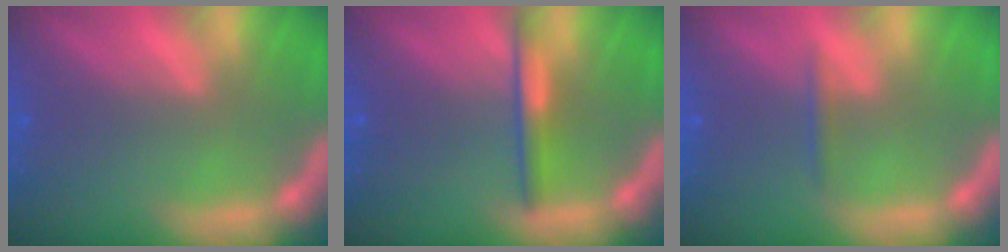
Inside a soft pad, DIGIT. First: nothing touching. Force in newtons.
{"total": 2.4}
{"total": 0.9}